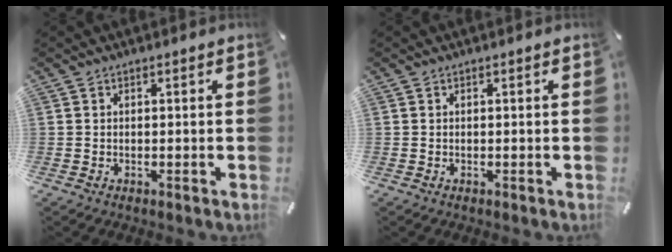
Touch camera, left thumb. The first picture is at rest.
{"total": 0.0}